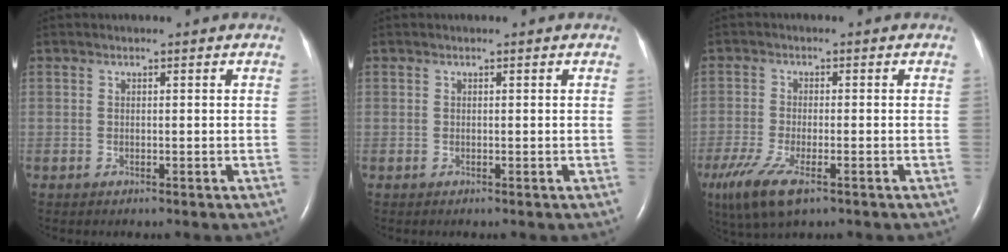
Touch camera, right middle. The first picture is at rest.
{"total": 0.0}
{"total": 9.0, "force": [-5.3, 2.7, 6.6], "torque": [-0.133, -0.024, -0.092]}